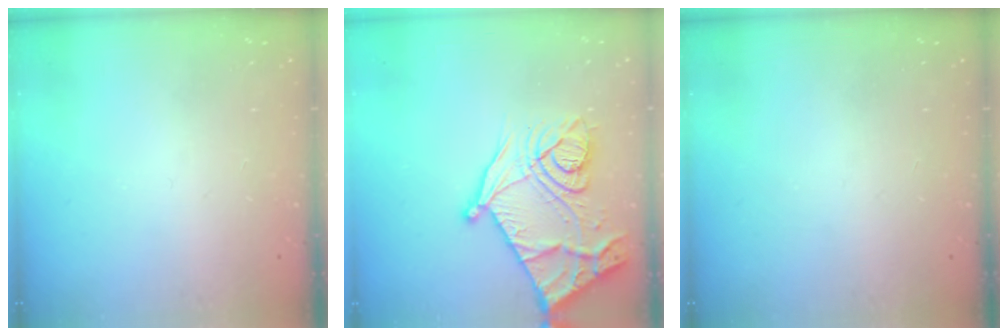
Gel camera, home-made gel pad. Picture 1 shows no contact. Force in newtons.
{"total": 22.3, "press": 22.3, "slide": 0.4}
{"total": 0.0}